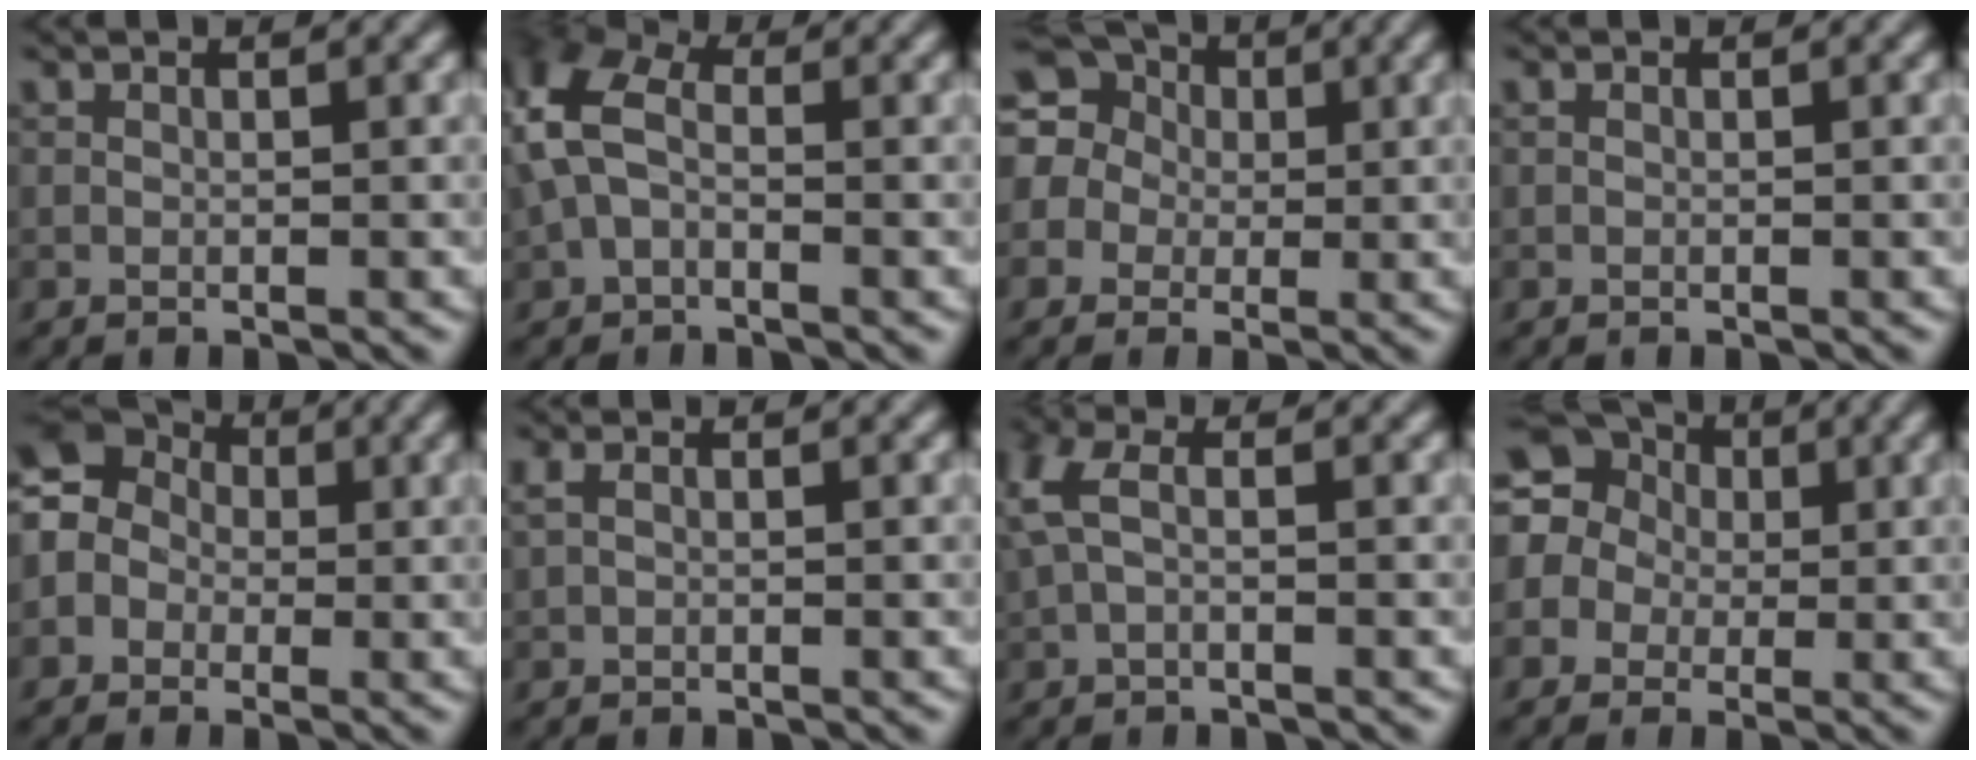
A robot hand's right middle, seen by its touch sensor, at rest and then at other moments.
{"total": 5.8, "force": [0.4, 3.8, 4.3], "torque": [-0.111, 0.012, -0.007]}
{"total": 10.1, "force": [2.4, 9.2, 3.5], "torque": [-0.100, 0.047, 0.013]}
{"total": 0.0}
{"total": 6.8, "force": [-0.3, 6.3, 2.6], "torque": [-0.057, 0.029, -0.044]}
{"total": 1.1, "force": [0.4, 0.4, 0.9], "torque": [-0.024, 0.005, 0.006]}
{"total": 3.2, "force": [0.3, 1.5, 2.8], "torque": [-0.076, 0.012, -0.001]}
{"total": 11.2, "force": [2.2, 10.3, 3.9], "torque": [-0.104, 0.042, 0.004]}